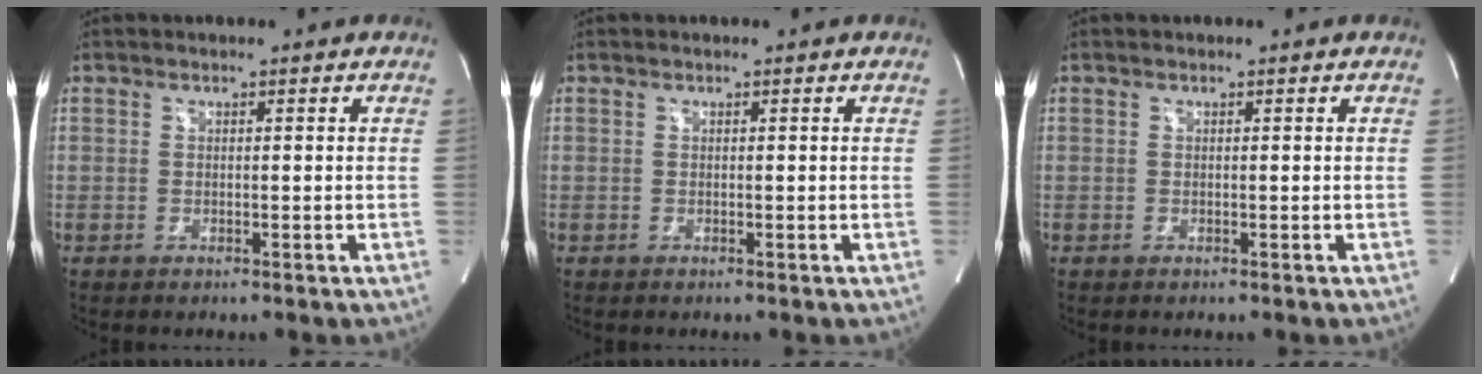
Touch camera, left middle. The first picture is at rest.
{"total": 0.0}
{"total": 0.0}